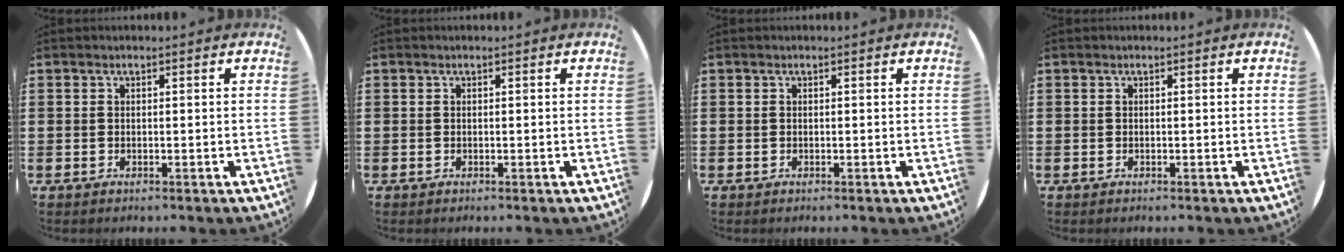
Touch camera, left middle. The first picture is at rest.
{"total": 0.0}
{"total": 0.0}
{"total": 0.0}